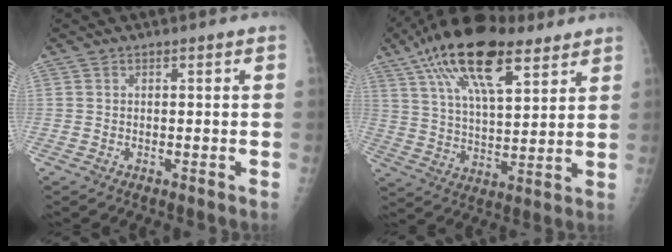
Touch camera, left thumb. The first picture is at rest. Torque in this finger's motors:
{"motor_torque": [0.93, 0.49, 1.71, -1.07, 0.43]}